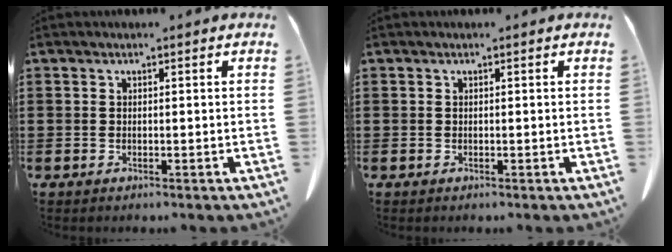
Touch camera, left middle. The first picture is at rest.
{"total": 0.0}